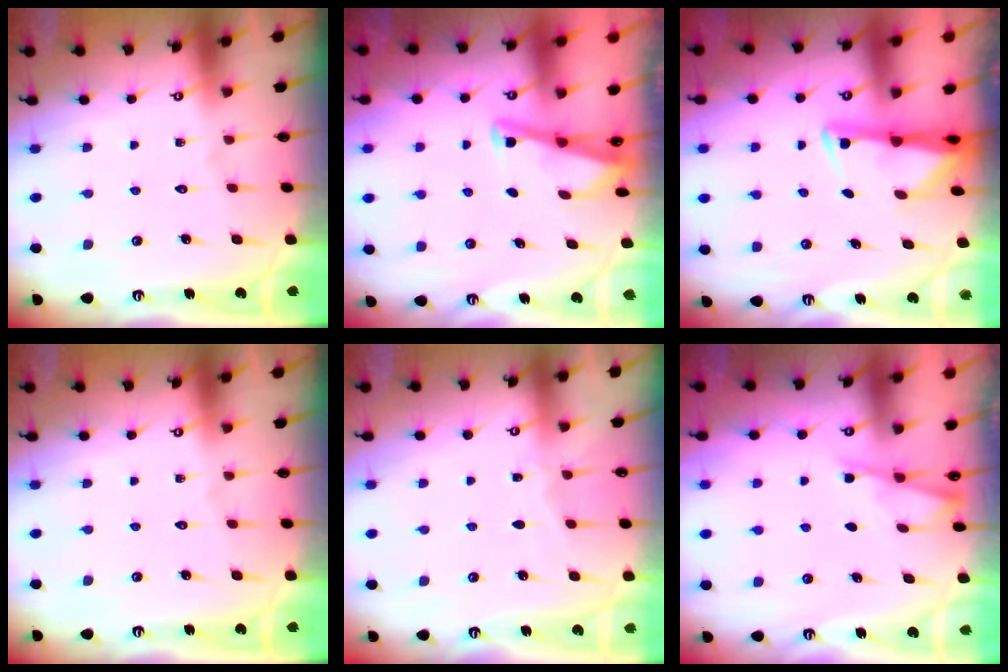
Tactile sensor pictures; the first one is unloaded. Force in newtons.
{"total": 2.9, "press": 2.9, "slide": 0.4}
{"total": 3.1, "press": 3.1, "slide": 0.5}
{"total": 0.0}
{"total": 2.6, "press": 2.6, "slide": 0.4}
{"total": 2.6, "press": 2.6, "slide": 0.4}